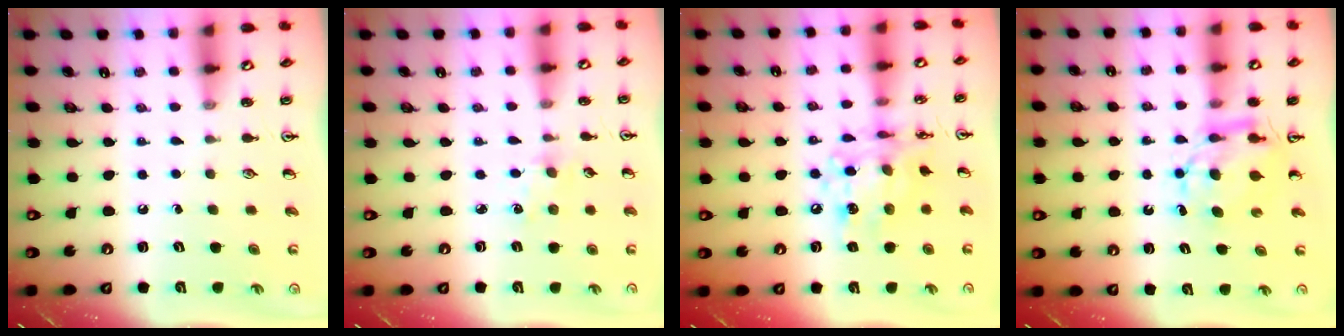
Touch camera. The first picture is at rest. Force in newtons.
{"total": 2.6, "press": 2.6, "slide": 0.4}
{"total": 12.9, "press": 12.8, "slide": 1.1}
{"total": 6.4, "press": 6.4, "slide": 0.5}